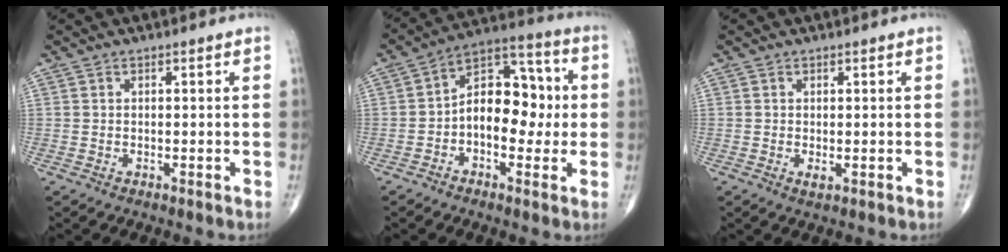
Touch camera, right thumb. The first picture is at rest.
{"total": 13.2, "force": [-0.9, 8.4, 10.2], "torque": [-0.117, 0.038, -0.025]}
{"total": 1.0, "force": [-0.1, 0.4, 0.9], "torque": [-0.014, -0.004, -0.001]}